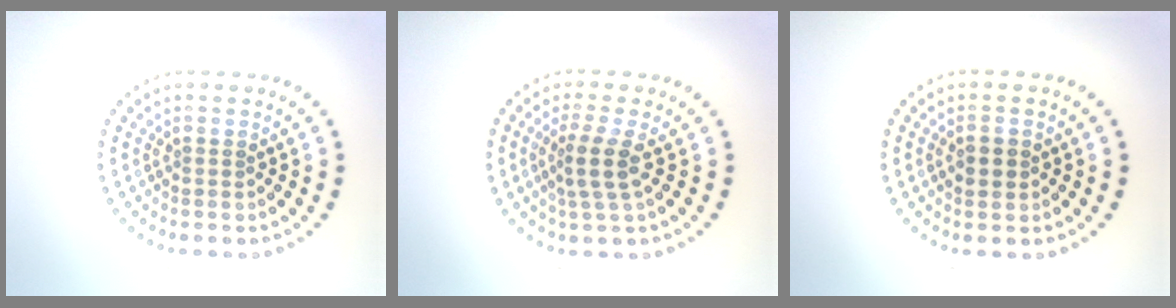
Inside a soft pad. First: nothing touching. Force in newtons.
{"total": 2.8, "press": 2.2, "slide": 1.8}
{"total": 2.3, "press": 2.3, "slide": 0.2}